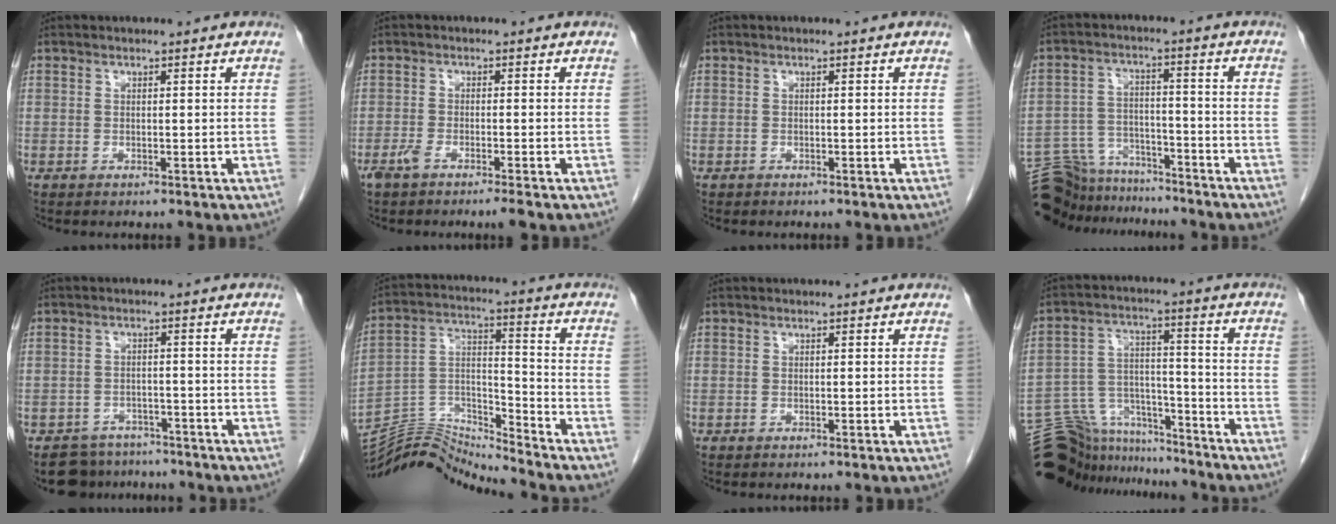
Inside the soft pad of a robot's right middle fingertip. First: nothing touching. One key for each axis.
{"total": 3.1, "fx": -2.2, "fy": 0.0, "fz": 2.1, "tx": -0.040, "ty": -0.005, "tz": -0.046}
{"total": 0.0}
{"total": 13.7, "fx": -12.5, "fy": 4.9, "fz": 2.7, "tx": -0.058, "ty": 0.021, "tz": -0.198}
{"total": 5.3, "fx": -4.5, "fy": 2.6, "fz": -0.6, "tx": 0.017, "ty": 0.013, "tz": -0.069}
{"total": 12.2, "fx": -12.1, "fy": -1.7, "fz": -0.5, "tx": 0.009, "ty": 0.053, "tz": -0.224}
{"total": 0.0}
{"total": 15.0, "fx": -14.3, "fy": 4.4, "fz": 1.3, "tx": -0.032, "ty": 0.053, "tz": -0.230}